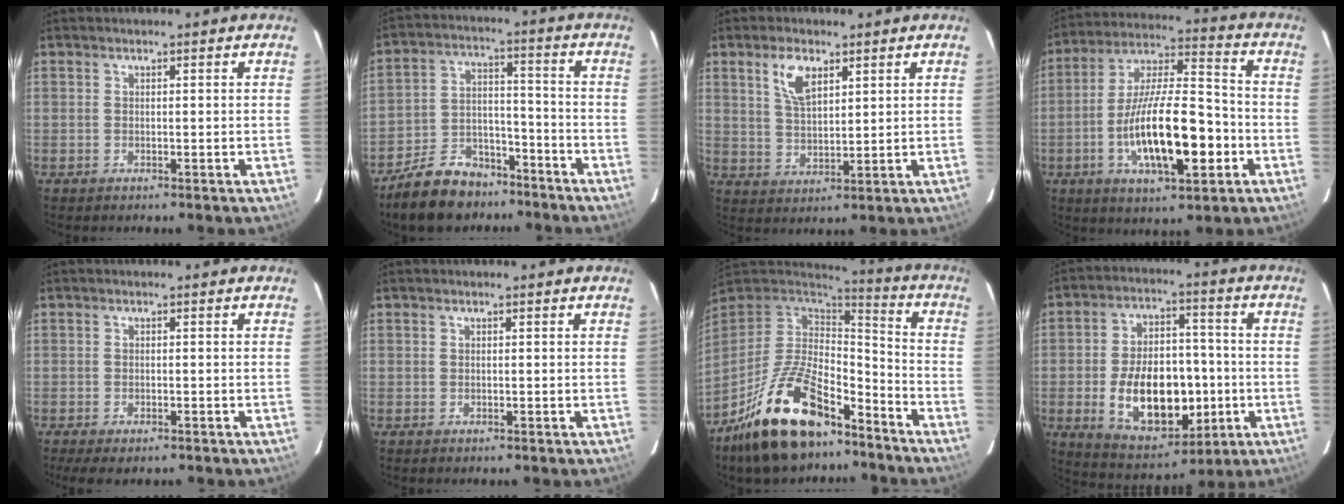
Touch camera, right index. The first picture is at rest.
{"total": 13.4, "force": [-10.3, 7.0, 4.9], "torque": [-0.117, 0.025, -0.159]}
{"total": 6.6, "force": [3.5, 3.1, 4.6], "torque": [-0.086, 0.008, 0.070]}
{"total": 18.6, "force": [-5.4, 5.8, 16.8], "torque": [-0.305, 0.002, -0.091]}
{"total": 4.4, "force": [-3.3, 1.4, 2.5], "torque": [-0.060, -0.018, -0.056]}
{"total": 0.0}
{"total": 21.8, "force": [-14.7, 9.1, 13.3], "torque": [-0.265, -0.009, -0.245]}
{"total": 18.0, "force": [-3.7, 10.8, 13.9], "torque": [-0.260, 0.013, -0.034]}